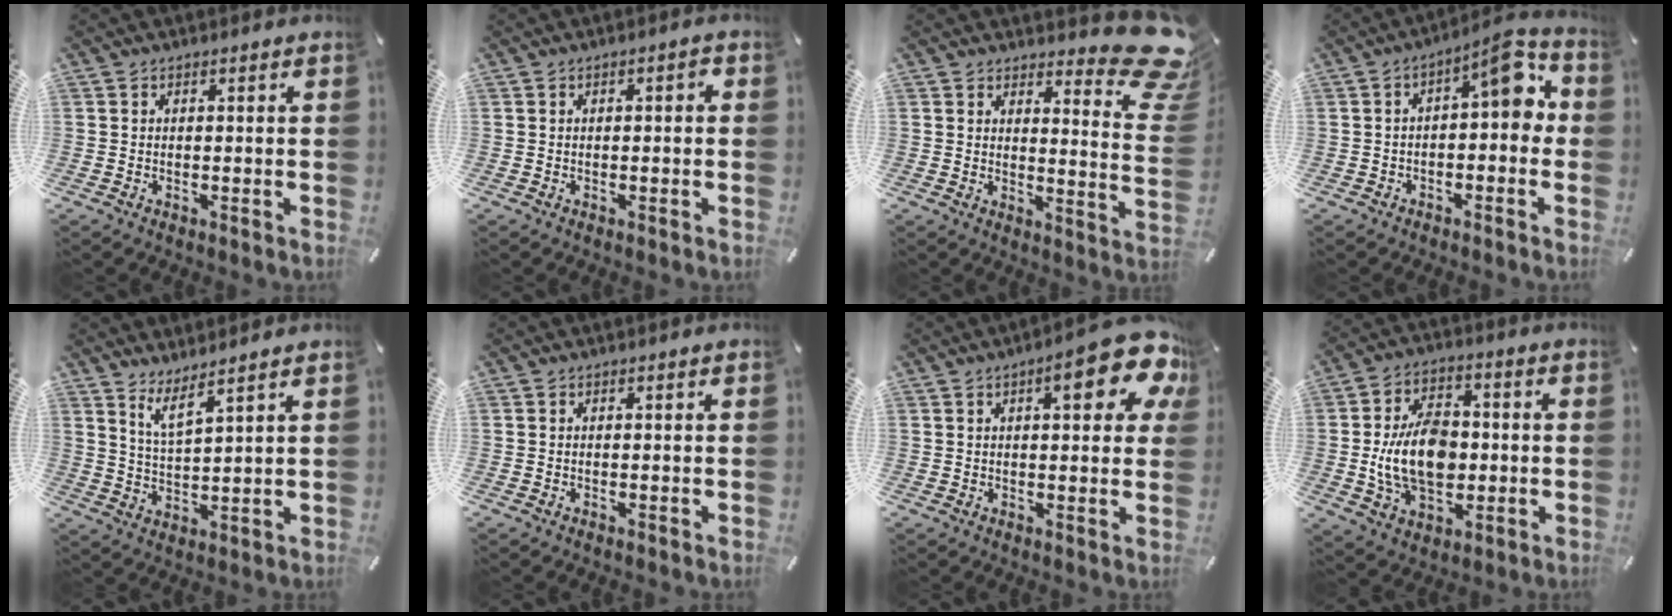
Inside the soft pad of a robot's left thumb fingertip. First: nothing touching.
{"total": 1.6, "force": [-0.2, 0.7, 1.5], "torque": [-0.028, 0.007, -0.005]}
{"total": 12.6, "force": [9.5, 5.0, 6.6], "torque": [-0.062, -0.087, 0.162]}
{"total": 8.2, "force": [1.9, 3.3, 7.3], "torque": [-0.099, -0.018, 0.024]}
{"total": 5.5, "force": [4.6, 0.6, 2.9], "torque": [-0.070, -0.023, 0.083]}
{"total": 0.0}
{"total": 14.4, "force": [6.9, 4.6, 11.7], "torque": [-0.155, -0.030, 0.108]}
{"total": 15.4, "force": [-0.9, 10.8, 11.0], "torque": [-0.203, 0.010, -0.013]}